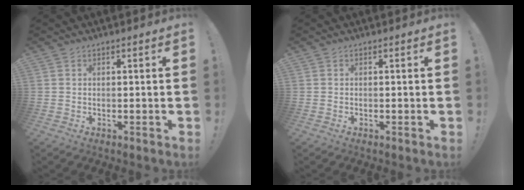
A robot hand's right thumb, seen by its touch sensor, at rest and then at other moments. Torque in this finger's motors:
{"motor_torque": [-0.02, 0.00, 0.00, 0.01, -0.02]}